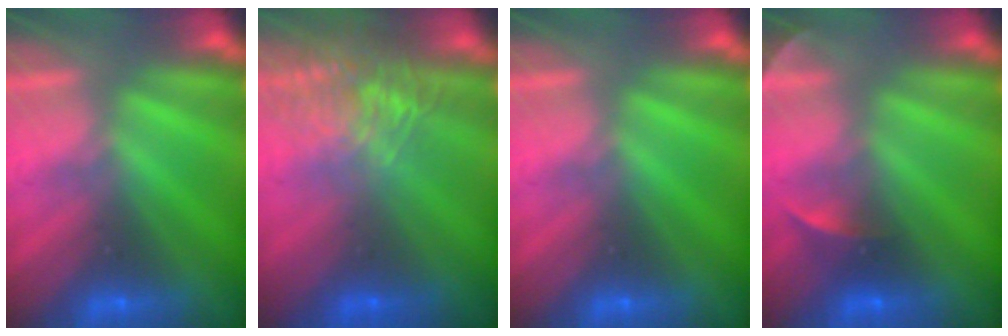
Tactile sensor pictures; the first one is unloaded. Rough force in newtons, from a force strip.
{"total": 7.0}
{"total": 0.0}
{"total": 2.3}